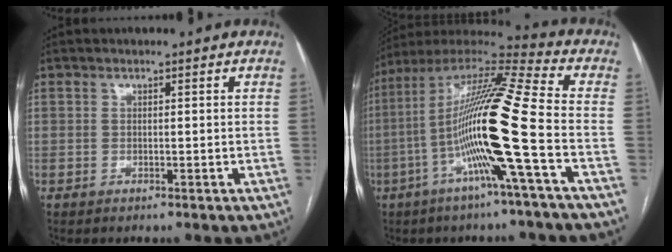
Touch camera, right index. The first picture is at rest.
{"total": 18.6, "force": [-4.6, -0.9, 18.0], "torque": [-0.339, 0.002, -0.100]}